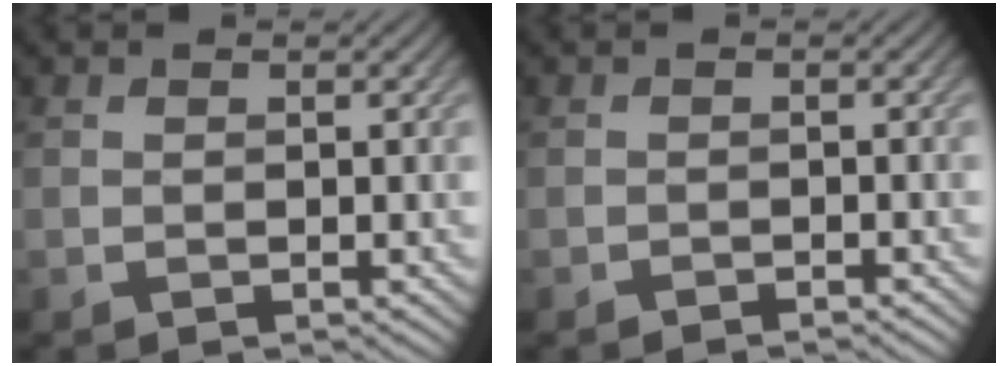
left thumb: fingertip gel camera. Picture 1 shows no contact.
{"total": 0.8, "force": [-0.8, -0.1, 0.0], "torque": [0.001, 0.001, -0.017]}